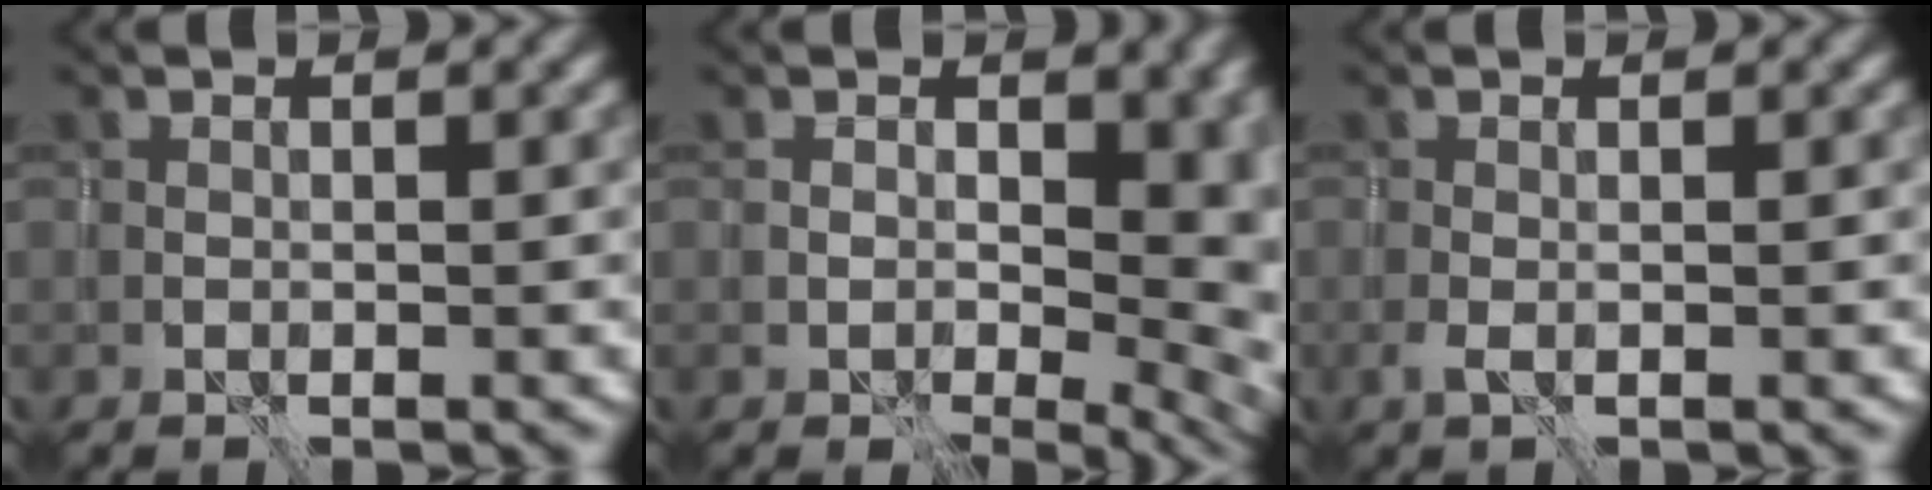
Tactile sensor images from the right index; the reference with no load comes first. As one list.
[{"total": 10.8, "force": [0.7, 7.0, 8.2], "torque": [-0.095, -0.022, 0.025]}, {"total": 0.8, "force": [-0.2, 0.2, 0.8], "torque": [-0.019, -0.001, -0.005]}]